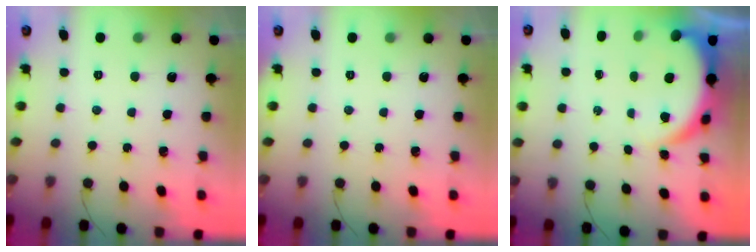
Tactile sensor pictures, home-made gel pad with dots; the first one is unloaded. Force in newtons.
{"total": 0.0}
{"total": 5.3, "press": 5.2, "slide": 0.2}